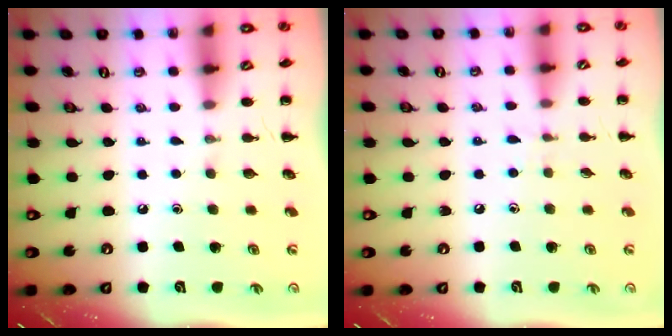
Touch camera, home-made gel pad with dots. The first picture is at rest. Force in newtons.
{"total": 2.9, "press": 2.6, "slide": 1.2}